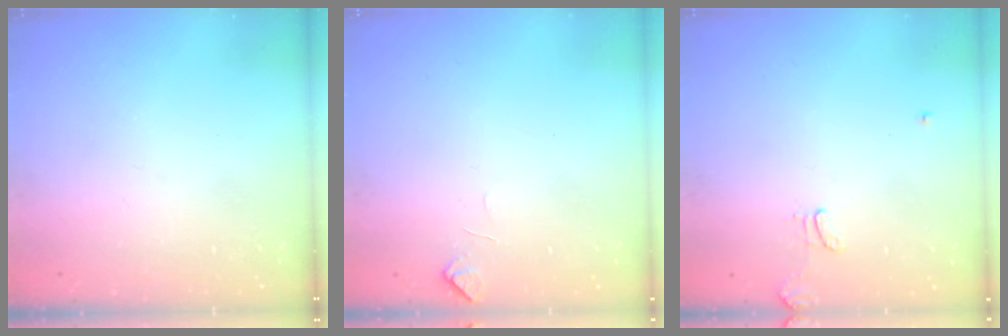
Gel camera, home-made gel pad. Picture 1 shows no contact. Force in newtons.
{"total": 0.8, "press": 0.5, "slide": 0.6}
{"total": 0.0}